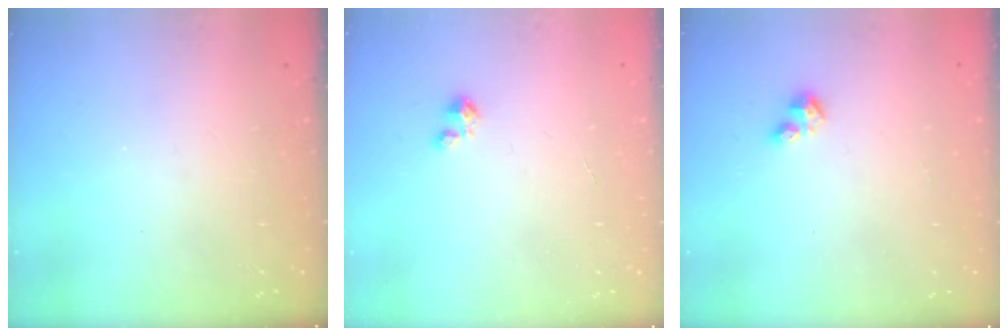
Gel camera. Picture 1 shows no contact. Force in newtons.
{"total": 2.1, "press": 2.1, "slide": 0.2}
{"total": 2.9, "press": 2.8, "slide": 0.6}